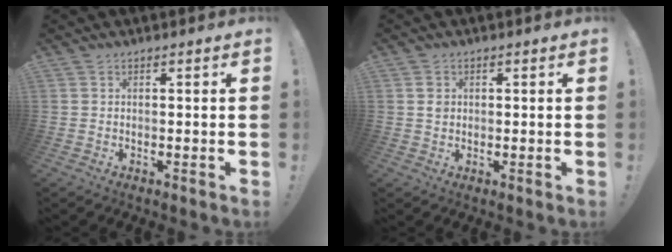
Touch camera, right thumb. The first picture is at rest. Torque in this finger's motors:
{"motor_torque": [-0.10, 0.03, 0.29, -0.02, -0.07]}